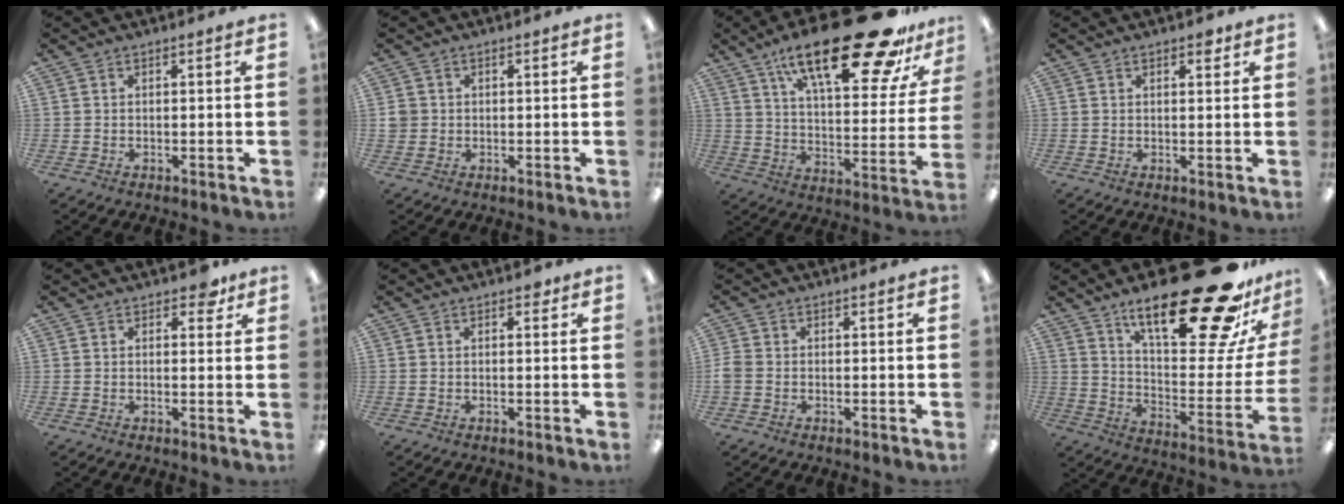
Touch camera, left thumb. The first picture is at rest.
{"total": 2.2, "force": [0.2, 2.1, 0.4], "torque": [-0.010, 0.004, 0.002]}
{"total": 27.7, "force": [18.3, 9.0, 18.8], "torque": [-0.282, -0.109, 0.292]}
{"total": 2.4, "force": [1.5, 1.2, 1.5], "torque": [-0.006, -0.008, 0.021]}
{"total": 4.0, "force": [2.6, 2.0, 2.3], "torque": [-0.020, -0.008, 0.039]}
{"total": 1.4, "force": [0.7, 0.9, 0.8], "torque": [-0.010, 0.000, 0.009]}
{"total": 2.3, "force": [-0.6, 1.9, 1.3], "torque": [-0.027, 0.004, -0.013]}
{"total": 31.2, "force": [19.8, 10.0, 22.0], "torque": [-0.296, -0.138, 0.321]}